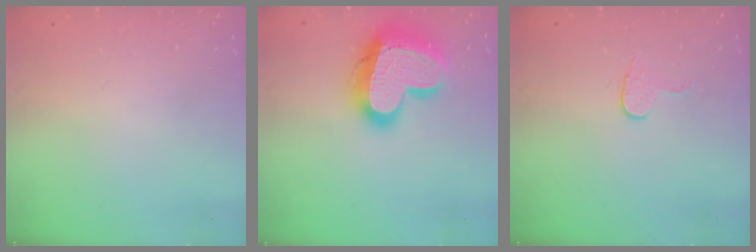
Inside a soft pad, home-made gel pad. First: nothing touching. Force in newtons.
{"total": 22.7, "press": 22.6, "slide": 1.9}
{"total": 3.8, "press": 3.8, "slide": 0.3}